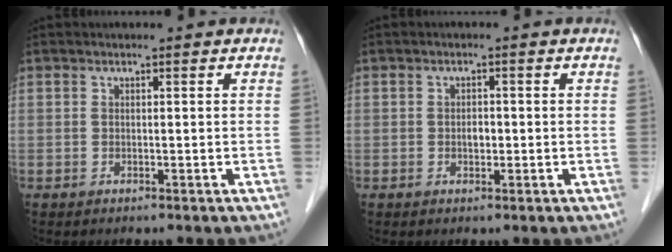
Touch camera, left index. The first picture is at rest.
{"total": 1.5, "force": [-0.3, 0.9, 1.2], "torque": [-0.019, 0.002, -0.002]}